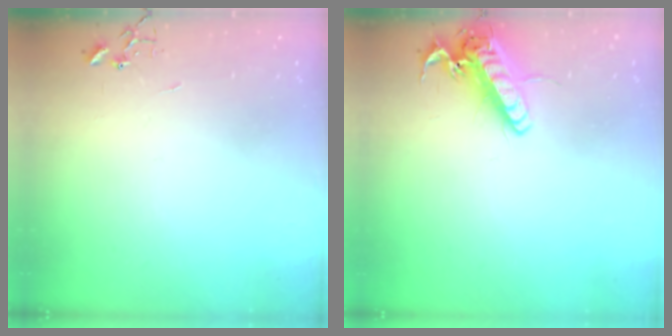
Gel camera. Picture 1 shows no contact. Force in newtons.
{"total": 14.6, "press": 14.4, "slide": 2.4}